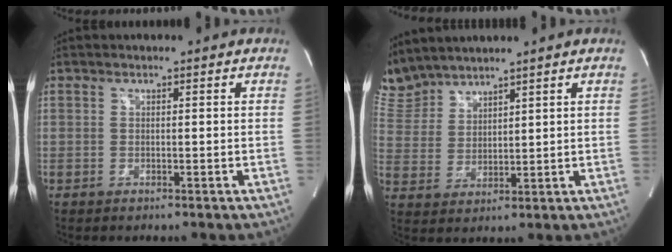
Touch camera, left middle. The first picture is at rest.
{"total": 7.0, "force": [6.9, 1.0, 0.3], "torque": [-0.029, 0.016, 0.157]}